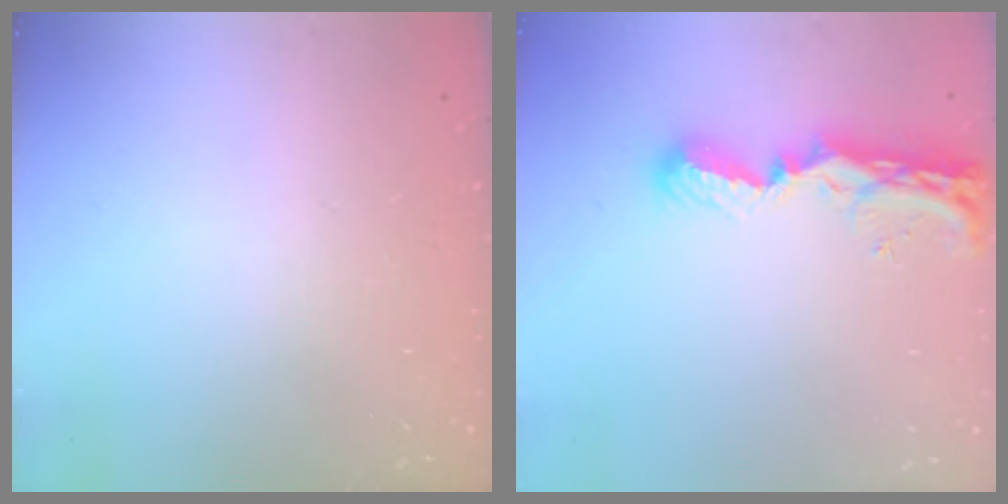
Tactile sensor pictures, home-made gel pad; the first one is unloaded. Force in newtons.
{"total": 8.6, "press": 8.5, "slide": 1.0}